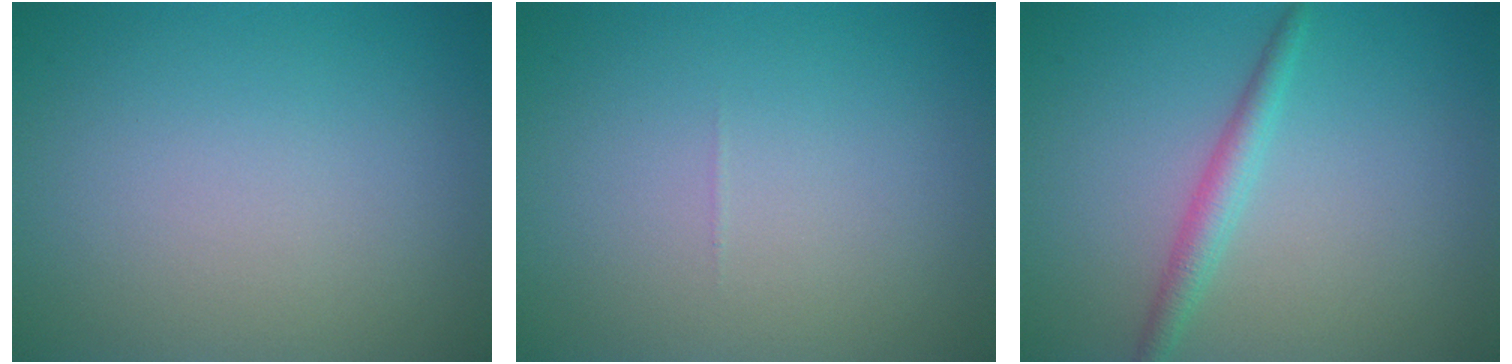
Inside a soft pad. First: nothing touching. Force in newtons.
{"total": 0.0}
{"total": 2.2, "press": 2.1, "slide": 0.0}